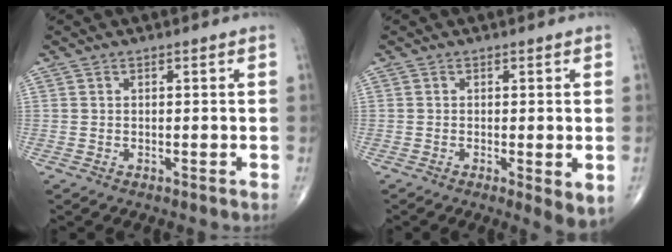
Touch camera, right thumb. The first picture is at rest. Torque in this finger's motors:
{"motor_torque": [-0.28, 0.20, -0.03, -0.28, -0.02]}